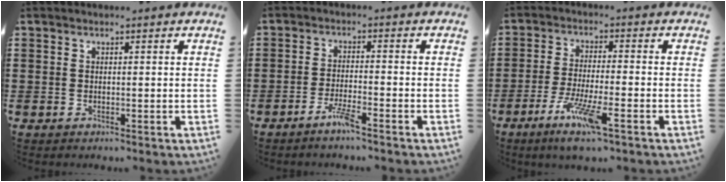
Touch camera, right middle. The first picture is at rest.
{"total": 5.4, "force": [-3.9, 0.3, 3.7], "torque": [-0.079, -0.007, -0.073]}
{"total": 6.8, "force": [-4.2, 0.6, 5.4], "torque": [-0.109, -0.011, -0.078]}